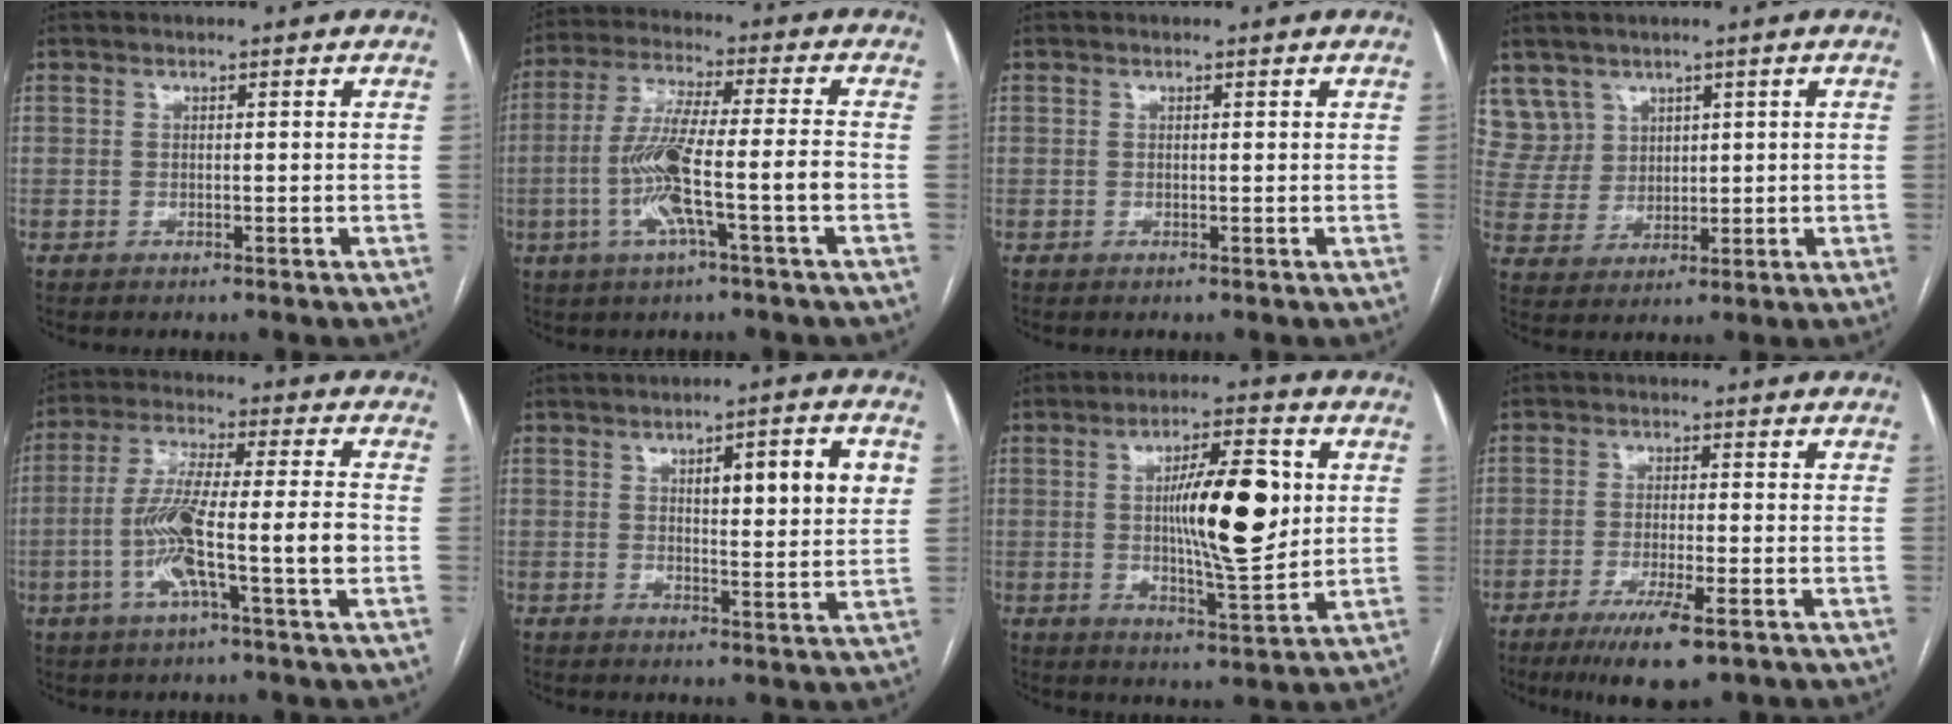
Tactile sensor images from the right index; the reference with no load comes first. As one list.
[{"total": 11.0, "force": [-3.2, 0.0, 10.5], "torque": [-0.207, 0.004, -0.063]}, {"total": 0.0}, {"total": 6.8, "force": [4.2, 5.3, -0.3], "torque": [0.006, 0.015, 0.099]}, {"total": 12.1, "force": [-3.1, 0.2, 11.7], "torque": [-0.223, 0.005, -0.061]}, {"total": 9.5, "force": [3.0, 1.5, 8.9], "torque": [-0.124, 0.008, 0.040]}, {"total": 13.6, "force": [1.8, 2.6, 13.2], "torque": [-0.215, 0.003, 0.028]}, {"total": 8.2, "force": [-5.0, 0.9, 6.4], "torque": [-0.111, -0.021, -0.079]}]